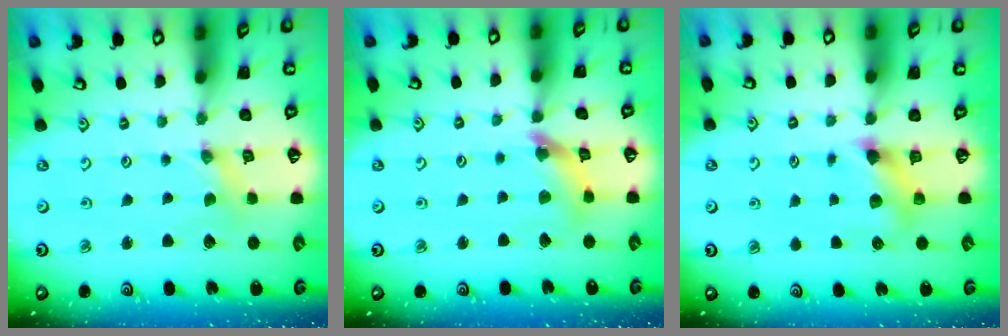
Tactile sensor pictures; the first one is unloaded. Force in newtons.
{"total": 8.7, "press": 8.6, "slide": 1.0}
{"total": 7.2, "press": 7.2, "slide": 0.7}